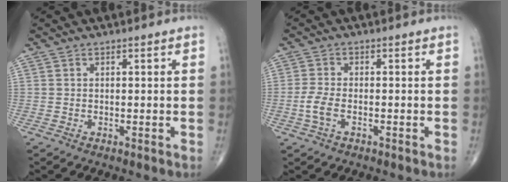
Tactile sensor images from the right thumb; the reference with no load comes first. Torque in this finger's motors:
{"motor_torque": [0.11, -0.08, 0.49, 0.02, 0.02]}